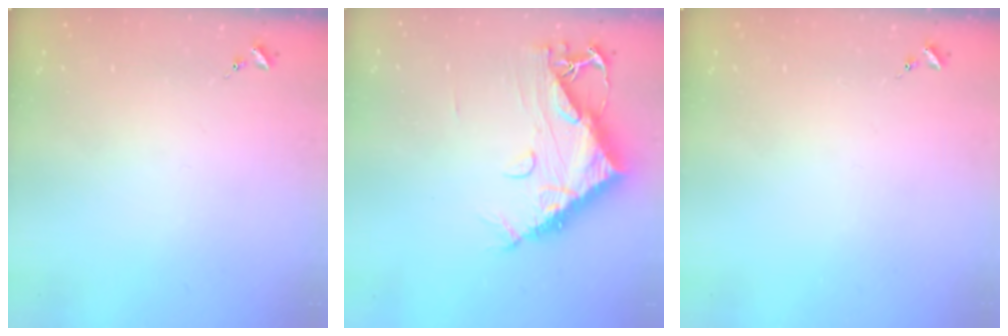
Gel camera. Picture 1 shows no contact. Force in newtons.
{"total": 13.4, "press": 13.3, "slide": 1.5}
{"total": 0.0}